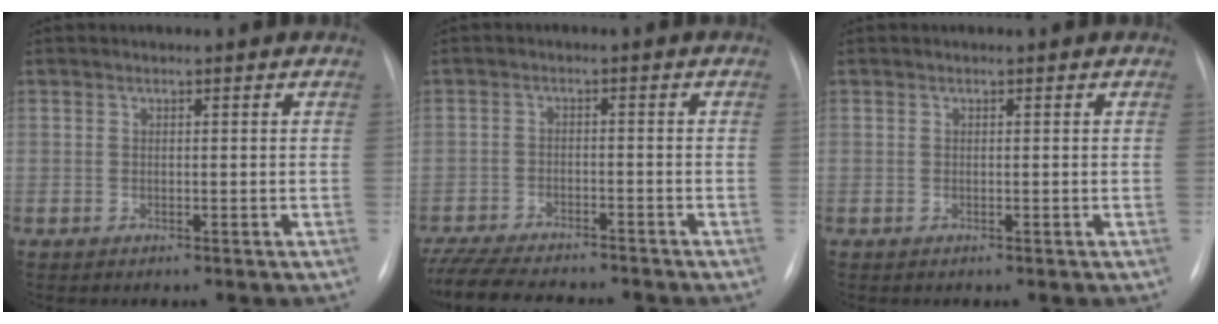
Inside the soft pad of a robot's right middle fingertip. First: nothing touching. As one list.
[{"total": 14.2, "force": [-12.5, 3.2, 5.9], "torque": [-0.130, -0.016, -0.188]}, {"total": 0.0}]